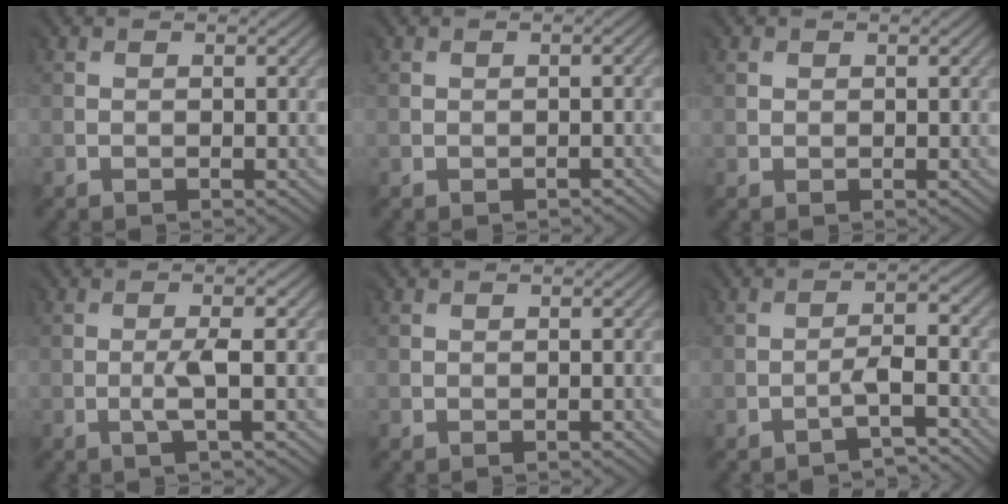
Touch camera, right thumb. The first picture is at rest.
{"total": 1.6, "force": [-0.4, -0.7, -1.3], "torque": [0.024, 0.003, -0.005]}
{"total": 1.2, "force": [0.8, 0.8, -0.2], "torque": [0.009, -0.002, 0.017]}
{"total": 1.5, "force": [-0.6, -0.6, 1.2], "torque": [-0.026, 0.003, -0.015]}
{"total": 0.7, "force": [0.0, -0.2, -0.7], "torque": [0.015, 0.000, 0.001]}
{"total": 2.2, "force": [-2.1, -0.5, 0.0], "torque": [-0.002, 0.011, -0.043]}